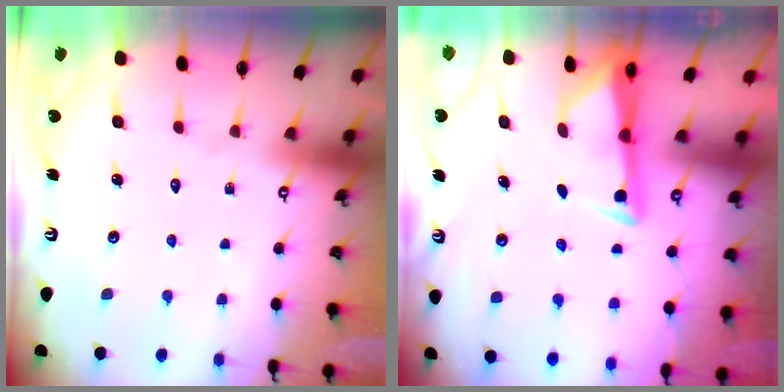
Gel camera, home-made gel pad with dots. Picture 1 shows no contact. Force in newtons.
{"total": 3.2, "press": 3.2, "slide": 0.5}